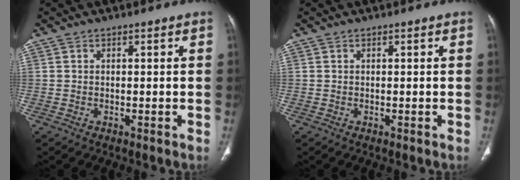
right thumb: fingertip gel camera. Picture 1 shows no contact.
{"total": 0.0}